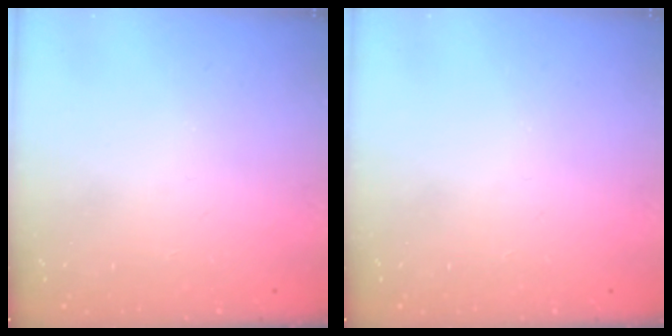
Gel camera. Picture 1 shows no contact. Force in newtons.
{"total": 0.0}